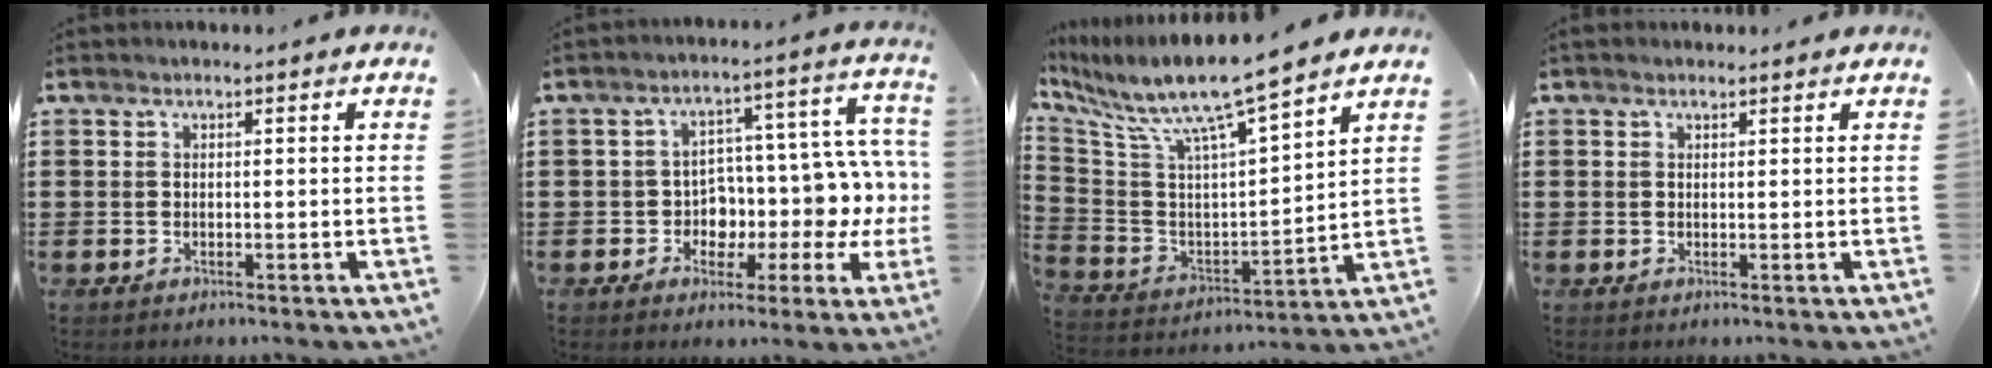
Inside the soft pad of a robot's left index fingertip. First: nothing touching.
{"total": 6.7, "force": [1.5, 5.6, 3.5], "torque": [-0.073, -0.047, 0.028]}
{"total": 9.5, "force": [8.0, 0.3, 5.0], "torque": [-0.133, -0.067, 0.130]}
{"total": 0.7, "force": [0.4, 0.5, 0.0], "torque": [-0.001, 0.004, 0.009]}